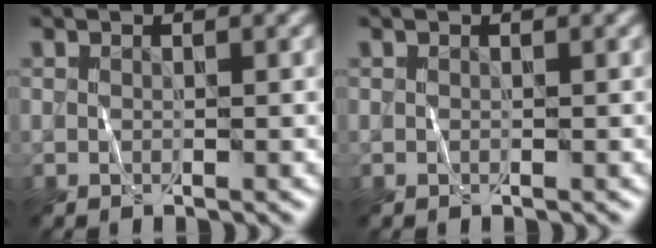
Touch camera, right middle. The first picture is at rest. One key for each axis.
{"total": 0.0}